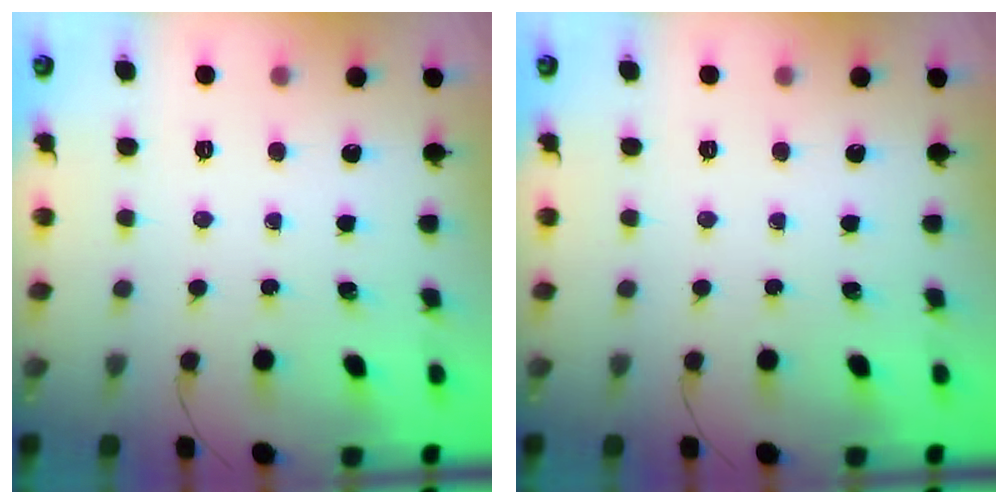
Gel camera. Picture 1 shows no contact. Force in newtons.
{"total": 0.0}